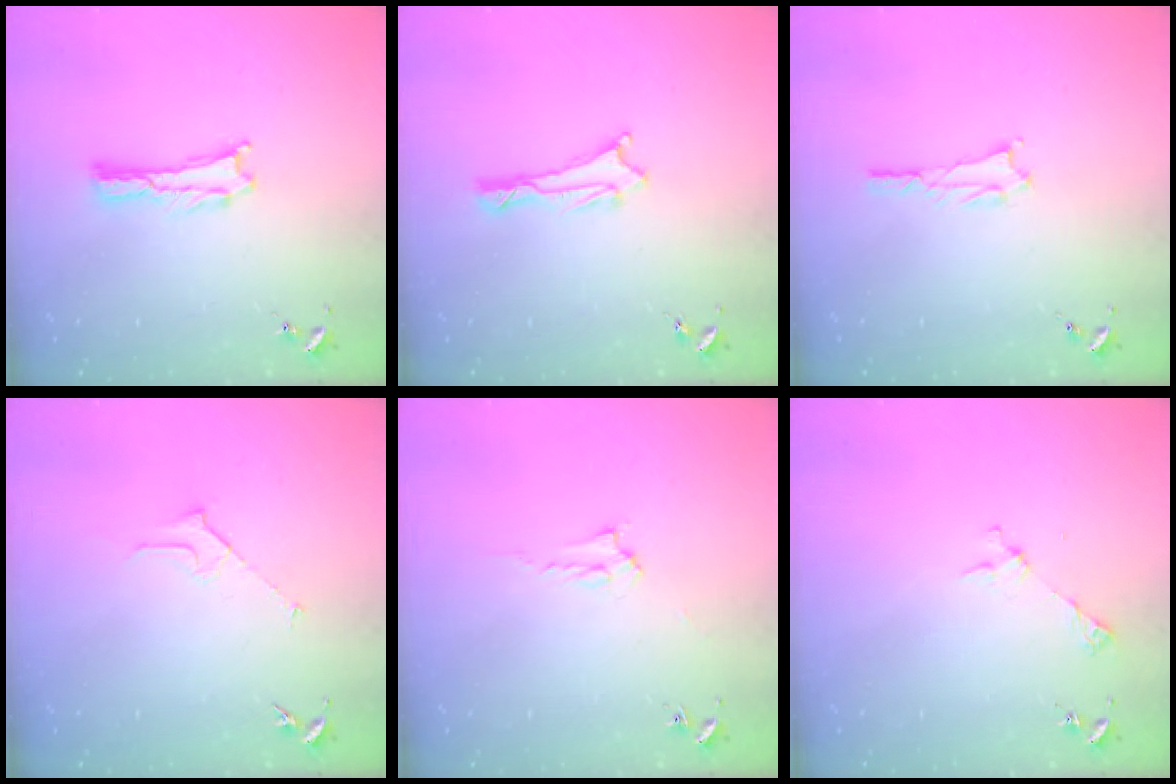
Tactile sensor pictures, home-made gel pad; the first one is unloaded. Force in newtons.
{"total": 1.0, "press": 1.0, "slide": 0.2}
{"total": 1.0, "press": 1.0, "slide": 0.1}
{"total": 2.3, "press": 2.3, "slide": 0.2}
{"total": 2.0, "press": 2.0, "slide": 0.2}
{"total": 3.3, "press": 3.3, "slide": 0.2}